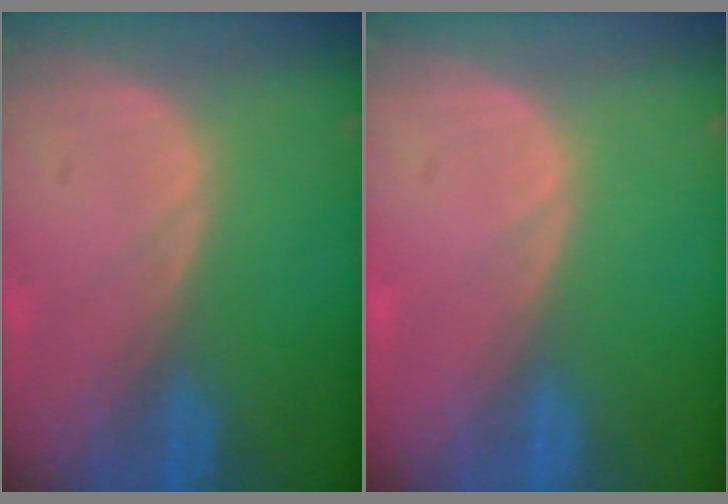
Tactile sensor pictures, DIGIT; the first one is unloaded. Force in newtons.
{"total": 0.0}